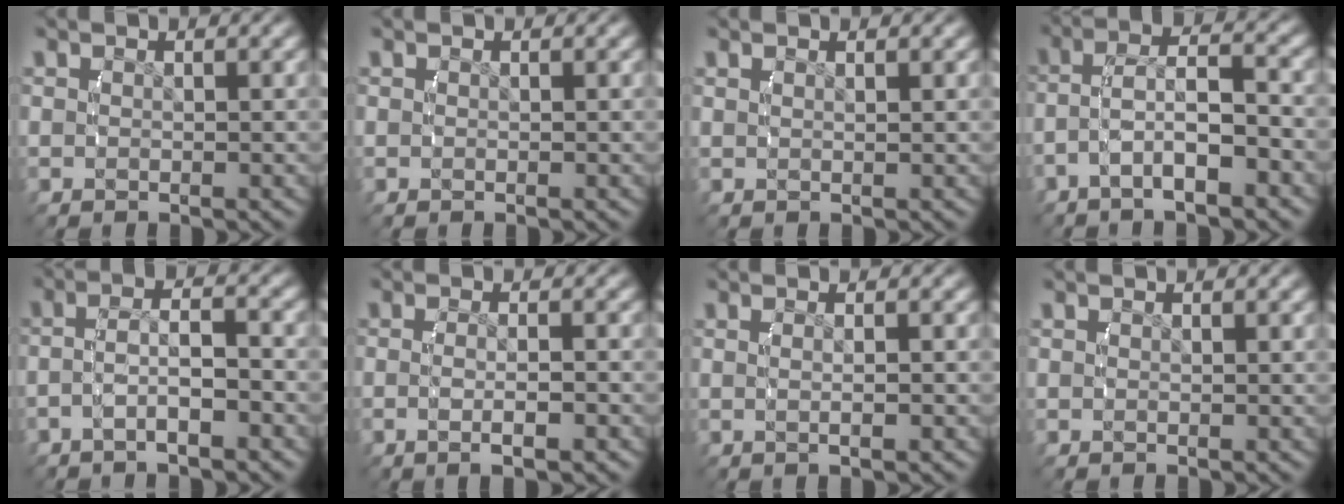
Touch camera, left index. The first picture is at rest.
{"total": 0.0}
{"total": 1.1, "force": [0.5, -1.0, 0.2], "torque": [-0.004, -0.002, 0.014]}
{"total": 3.6, "force": [-1.3, 1.3, 3.1], "torque": [-0.066, 0.001, -0.020]}
{"total": 3.3, "force": [-1.8, 0.7, 2.7], "torque": [-0.053, 0.004, -0.030]}
{"total": 2.6, "force": [-1.2, -0.1, 2.3], "torque": [-0.044, 0.002, -0.016]}
{"total": 1.5, "force": [-0.1, -0.8, 1.3], "torque": [-0.021, 0.002, 0.002]}
{"total": 0.0}